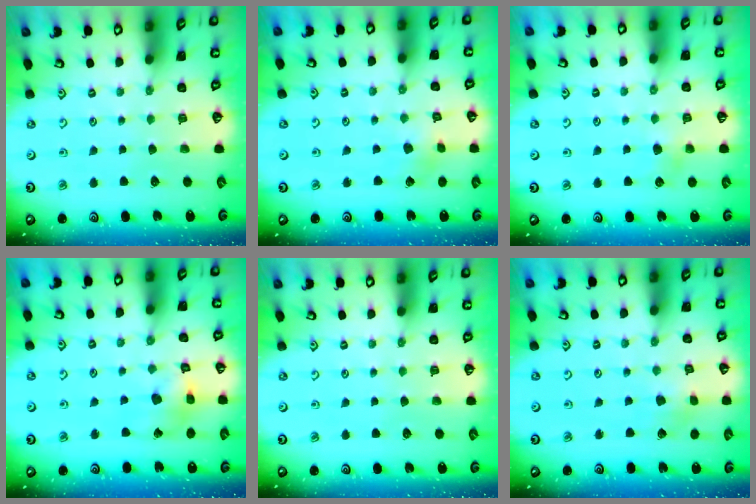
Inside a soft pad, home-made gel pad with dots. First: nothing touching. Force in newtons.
{"total": 2.7, "press": 2.6, "slide": 0.7}
{"total": 4.5, "press": 4.5, "slide": 0.4}
{"total": 9.4, "press": 9.4, "slide": 1.1}
{"total": 0.0}
{"total": 2.9, "press": 2.9, "slide": 0.6}